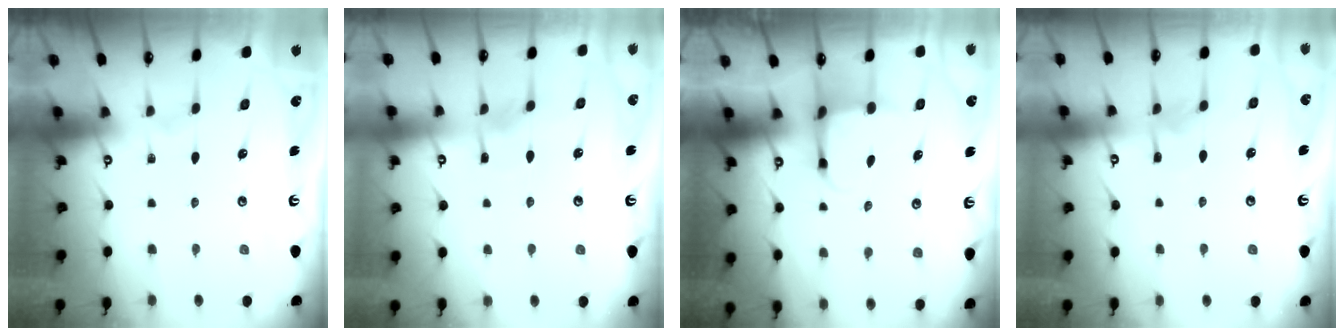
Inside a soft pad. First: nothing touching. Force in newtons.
{"total": 4.6, "press": 4.6, "slide": 0.4}
{"total": 4.0, "press": 3.7, "slide": 1.3}
{"total": 6.5, "press": 6.5, "slide": 0.6}